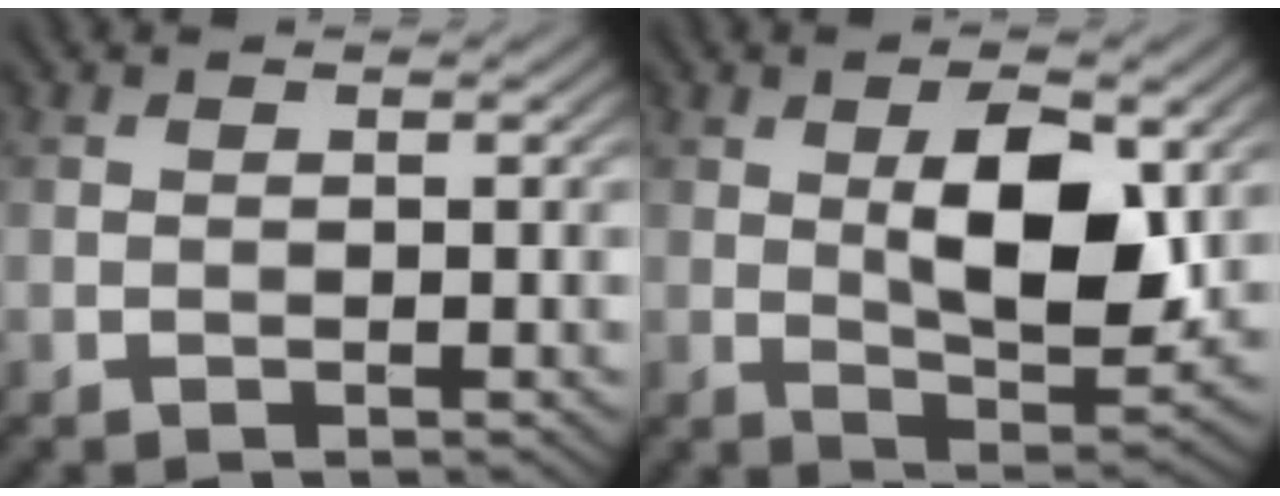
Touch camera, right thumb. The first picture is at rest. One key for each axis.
{"total": 9.6, "fx": 1.9, "fy": 4.1, "fz": 8.4, "tx": -0.141, "ty": -0.004, "tz": 0.036}